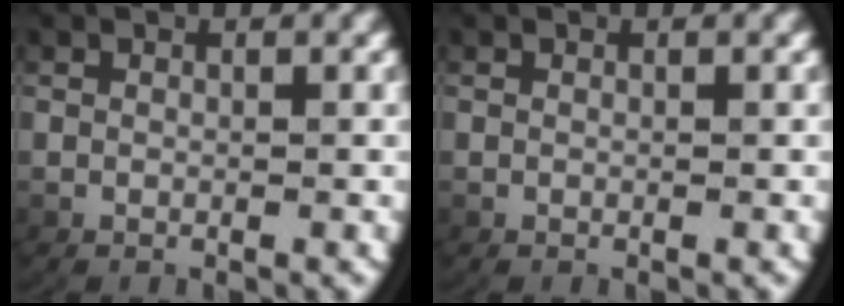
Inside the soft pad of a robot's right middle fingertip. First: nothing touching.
{"total": 0.0}